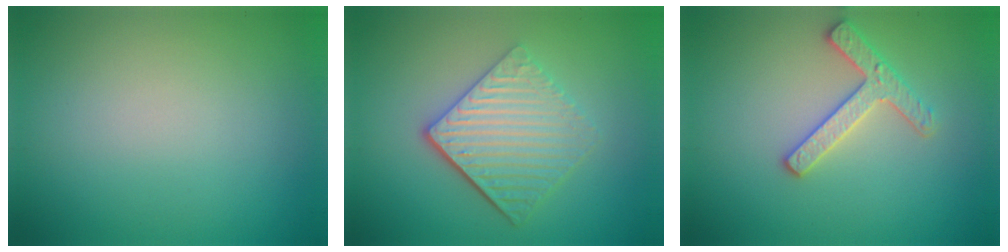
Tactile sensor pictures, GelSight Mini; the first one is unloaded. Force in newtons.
{"total": 5.4, "press": 3.8, "slide": 3.8}
{"total": 2.7, "press": 2.6, "slide": 0.7}